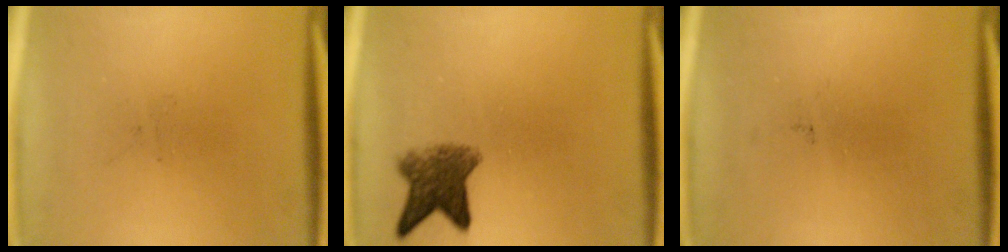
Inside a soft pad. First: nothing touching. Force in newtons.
{"total": 5.7}
{"total": 0.0}